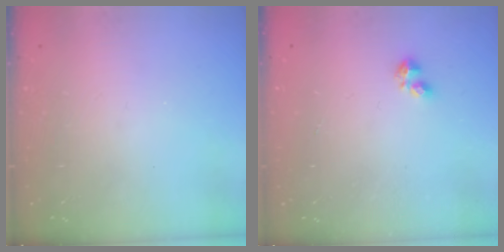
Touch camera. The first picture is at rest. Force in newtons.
{"total": 2.2, "press": 2.2, "slide": 0.4}